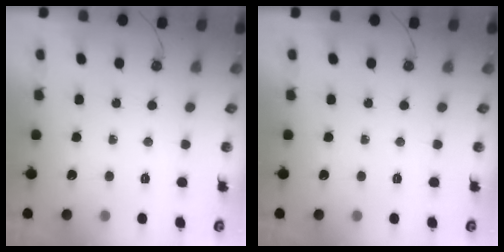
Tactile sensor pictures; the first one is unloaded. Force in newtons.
{"total": 0.0}